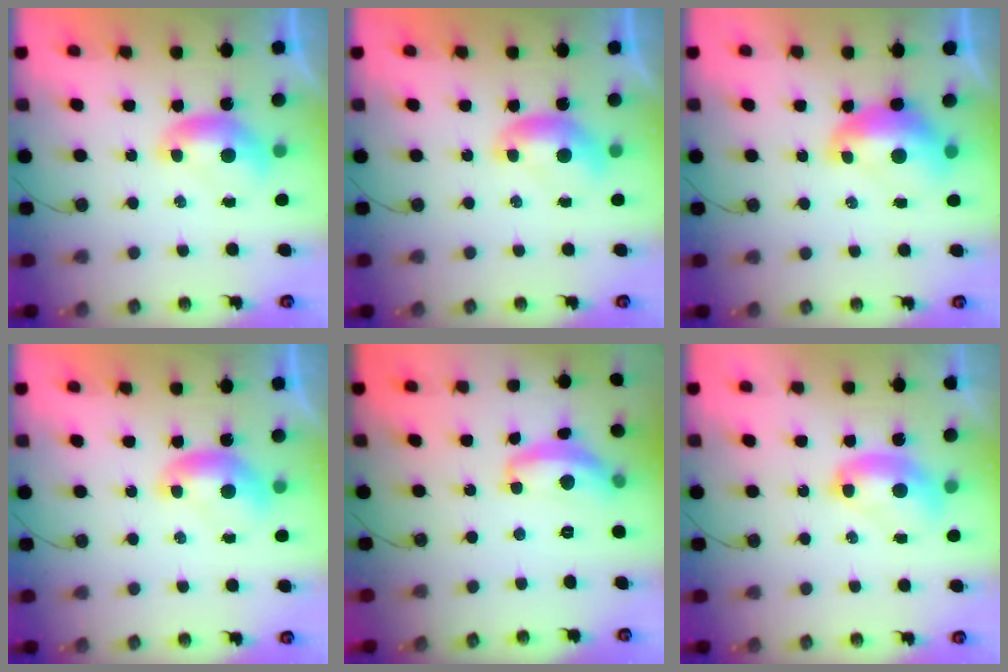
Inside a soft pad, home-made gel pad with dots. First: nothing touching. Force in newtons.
{"total": 0.0}
{"total": 2.8, "press": 2.7, "slide": 0.7}
{"total": 0.0}
{"total": 8.0, "press": 8.0, "slide": 0.9}
{"total": 2.9, "press": 2.9, "slide": 0.1}